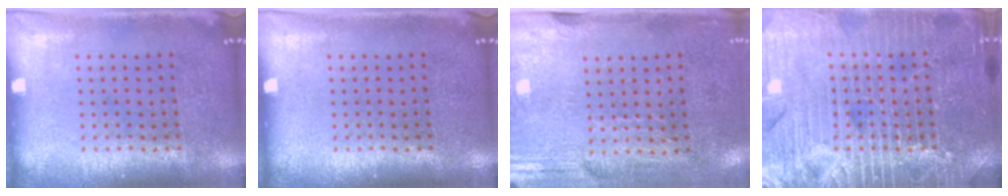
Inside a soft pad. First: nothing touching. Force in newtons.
{"total": 0.0}
{"total": 2.9, "press": 2.4, "slide": 1.6}
{"total": 7.1, "press": 7.0, "slide": 0.9}